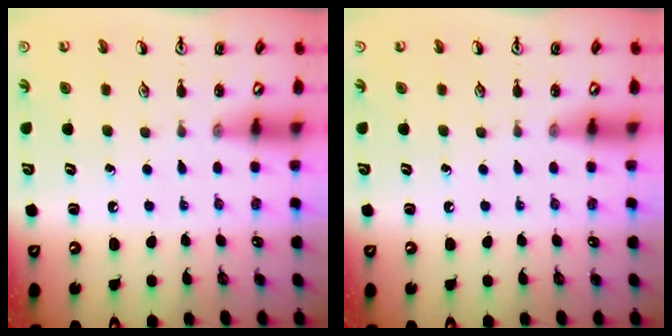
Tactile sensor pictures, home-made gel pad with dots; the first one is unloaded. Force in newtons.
{"total": 0.0}